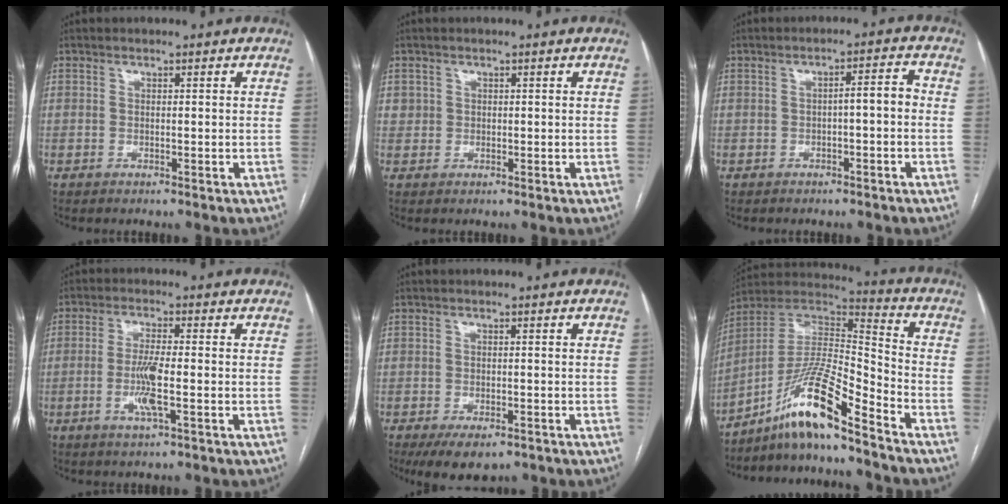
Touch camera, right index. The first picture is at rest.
{"total": 1.4, "force": [0.5, 1.3, 0.1], "torque": [0.010, 0.005, 0.004]}
{"total": 3.2, "force": [-0.6, 0.6, 3.0], "torque": [-0.041, 0.015, -0.008]}
{"total": 5.5, "force": [-1.4, 0.2, 5.3], "torque": [-0.108, -0.008, -0.027]}
{"total": 5.7, "force": [-3.7, 2.5, 3.5], "torque": [-0.056, -0.008, -0.053]}
{"total": 13.5, "force": [-9.9, 0.3, 9.2], "torque": [-0.172, 0.017, -0.179]}